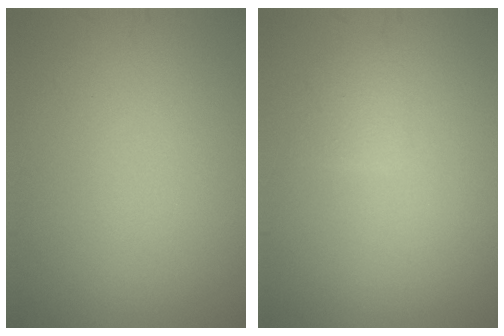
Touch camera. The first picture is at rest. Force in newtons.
{"total": 1.4, "press": 1.4, "slide": 0.1}